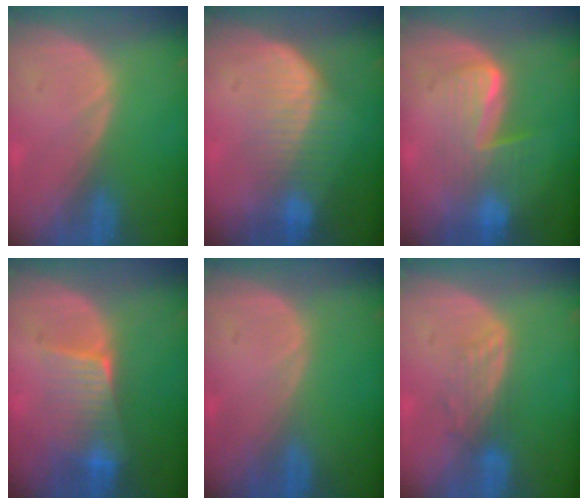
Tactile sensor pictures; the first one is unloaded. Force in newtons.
{"total": 7.1, "press": 6.6, "slide": 2.6}
{"total": 6.4, "press": 6.3, "slide": 1.3}
{"total": 6.5, "press": 6.1, "slide": 2.4}
{"total": 0.0}
{"total": 3.9, "press": 3.3, "slide": 2.1}